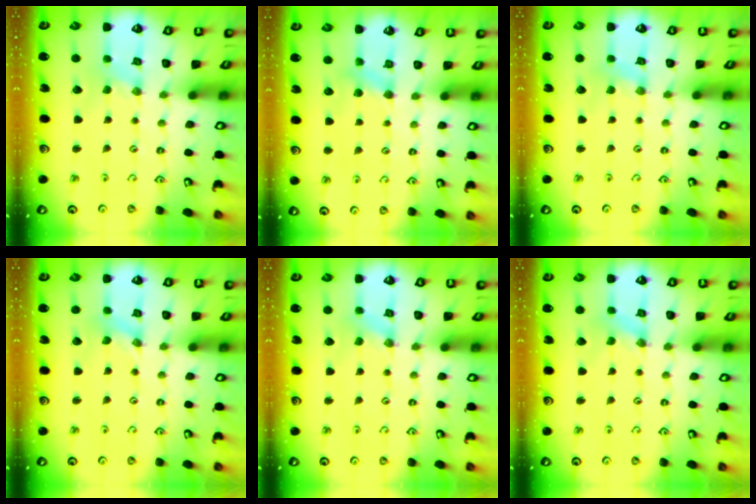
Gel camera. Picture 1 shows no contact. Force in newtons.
{"total": 3.6, "press": 3.6, "slide": 0.4}
{"total": 2.8, "press": 2.7, "slide": 0.5}
{"total": 0.0}
{"total": 0.7, "press": 0.7, "slide": 0.2}
{"total": 1.1, "press": 1.1, "slide": 0.1}